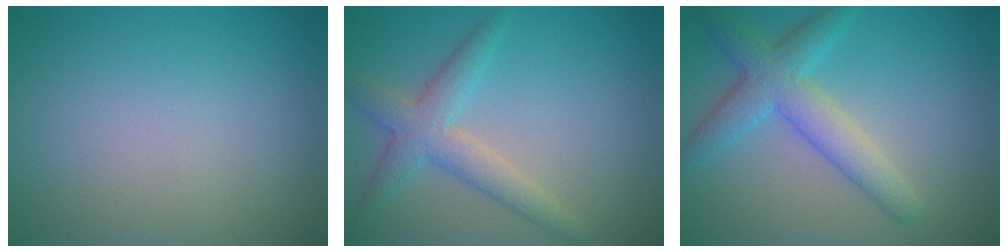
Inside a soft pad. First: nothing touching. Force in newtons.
{"total": 3.7, "press": 3.7, "slide": 0.1}
{"total": 4.7, "press": 4.7, "slide": 0.1}